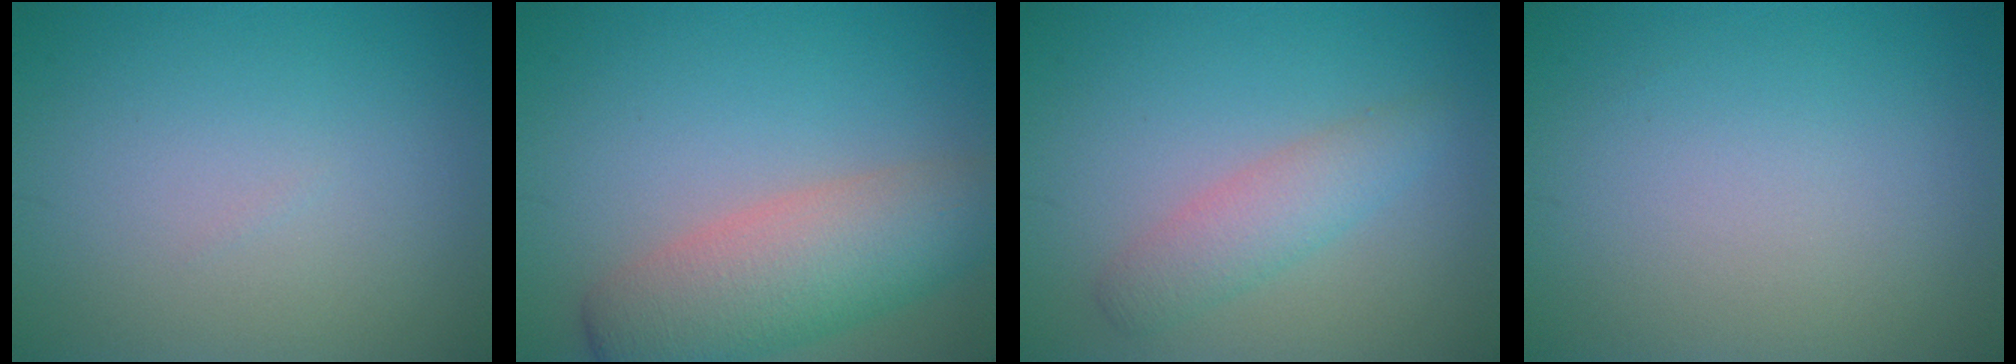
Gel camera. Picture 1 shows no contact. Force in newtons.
{"total": 7.0, "press": 7.0, "slide": 0.3}
{"total": 2.9, "press": 2.9, "slide": 0.1}
{"total": 0.0}